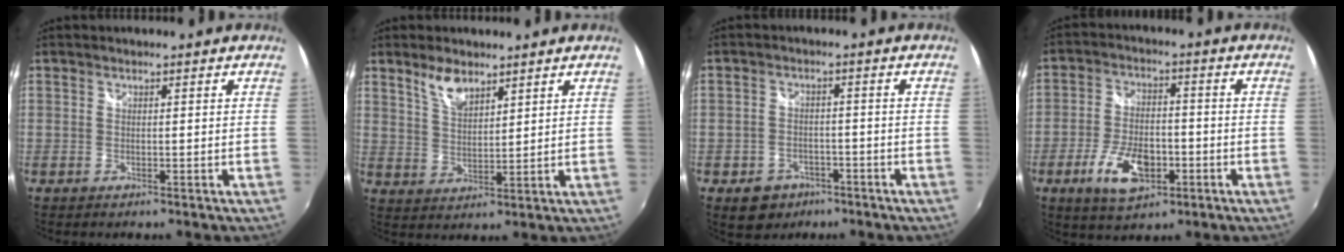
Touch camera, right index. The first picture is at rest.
{"total": 5.7, "force": [4.1, 2.4, 3.2], "torque": [-0.056, 0.002, 0.081]}
{"total": 6.5, "force": [-3.8, 4.9, 1.9], "torque": [-0.059, 0.006, -0.049]}
{"total": 10.8, "force": [-4.5, 5.7, 8.0], "torque": [-0.165, -0.003, -0.074]}